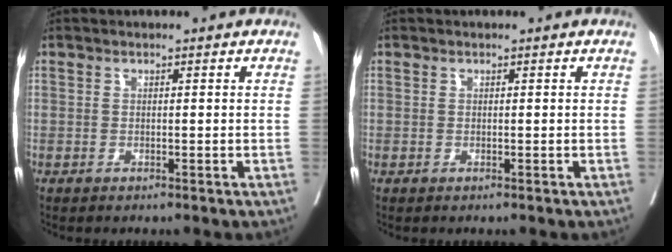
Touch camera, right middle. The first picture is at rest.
{"total": 0.0}